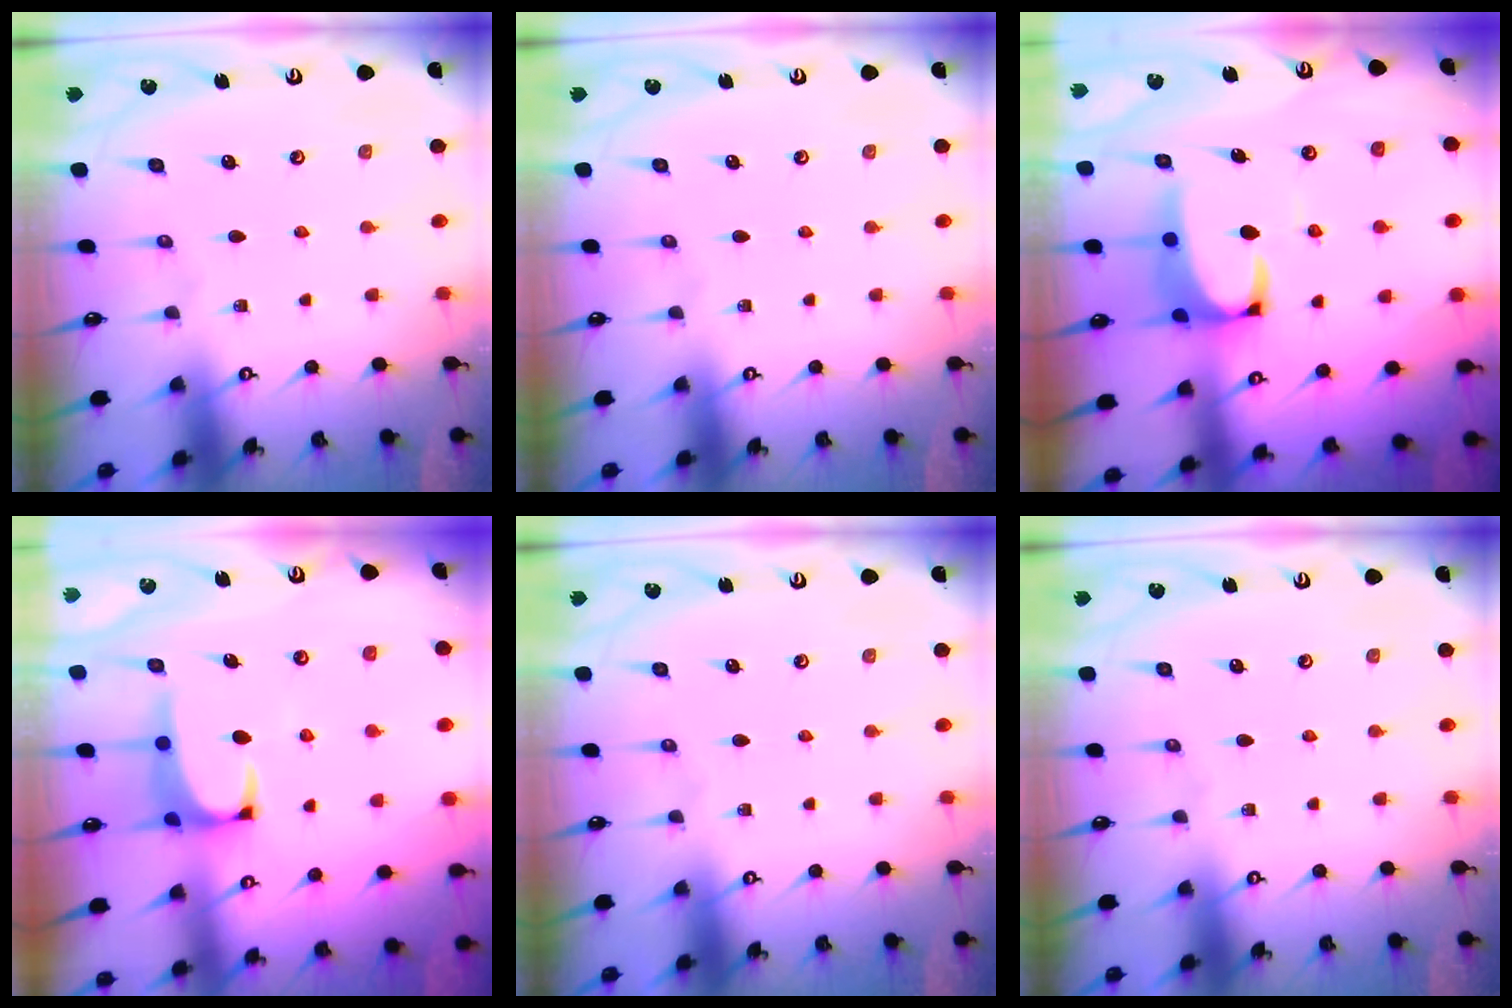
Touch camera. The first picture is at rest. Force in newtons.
{"total": 0.0}
{"total": 3.8, "press": 3.6, "slide": 1.2}
{"total": 1.5, "press": 1.4, "slide": 0.6}
{"total": 0.0}
{"total": 0.0}